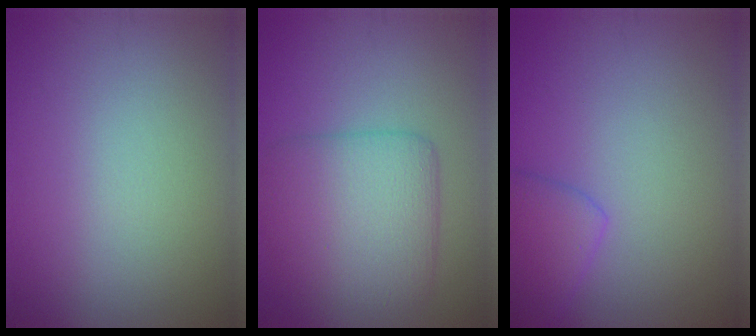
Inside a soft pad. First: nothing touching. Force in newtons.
{"total": 6.3, "press": 6.3, "slide": 0.1}
{"total": 2.6, "press": 2.6, "slide": 0.2}